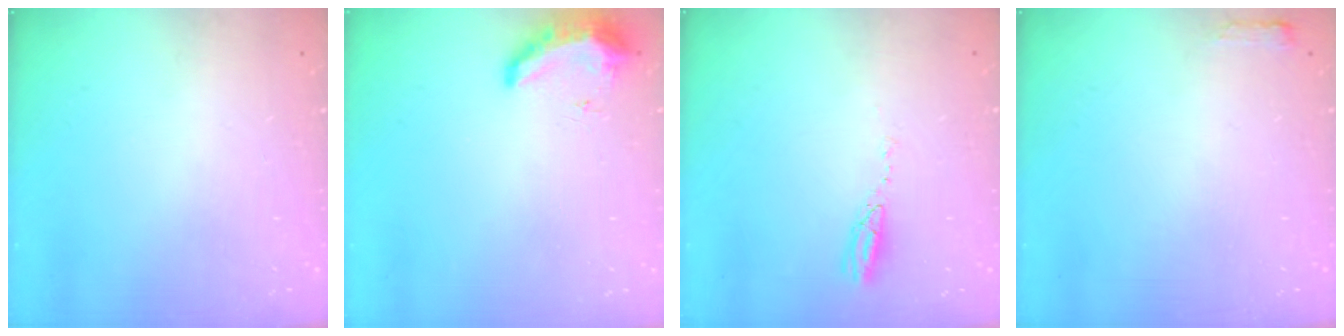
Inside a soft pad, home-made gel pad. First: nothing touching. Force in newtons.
{"total": 17.3, "press": 10.6, "slide": 13.6}
{"total": 3.7, "press": 3.7, "slide": 0.1}
{"total": 2.7, "press": 2.6, "slide": 0.5}